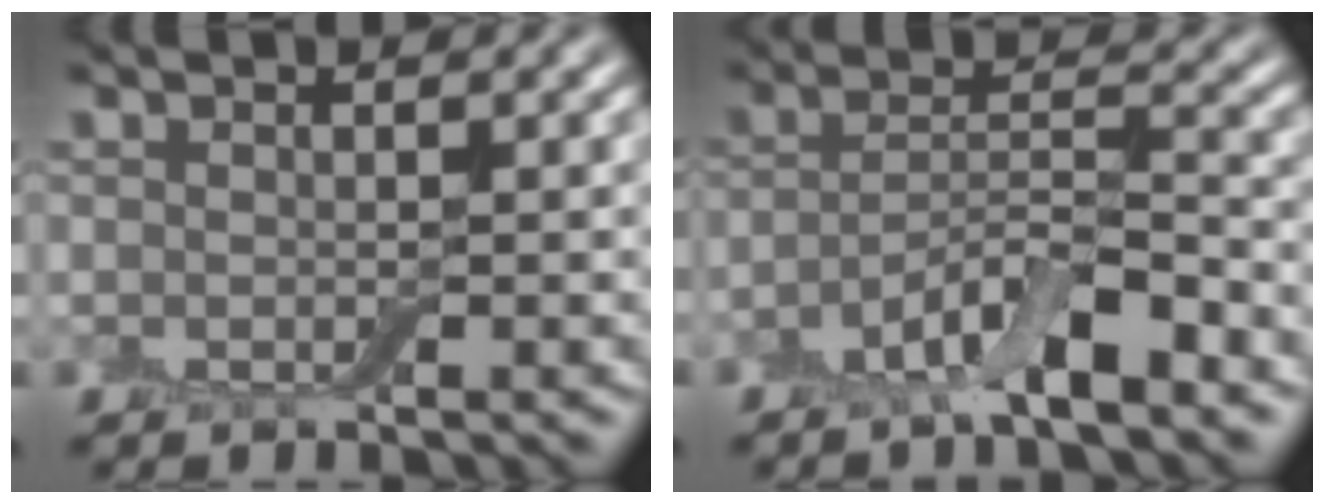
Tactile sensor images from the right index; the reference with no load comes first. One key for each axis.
{"total": 5.4, "fx": -3.3, "fy": 1.3, "fz": 4.1, "tx": -0.075, "ty": 0.002, "tz": -0.065}